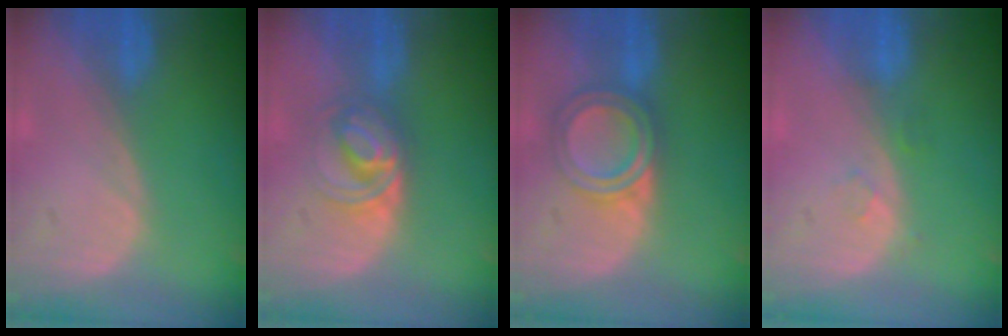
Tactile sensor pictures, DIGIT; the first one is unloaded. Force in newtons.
{"total": 5.7, "press": 5.4, "slide": 1.7}
{"total": 5.6, "press": 5.6, "slide": 0.1}
{"total": 1.4, "press": 1.4, "slide": 0.1}